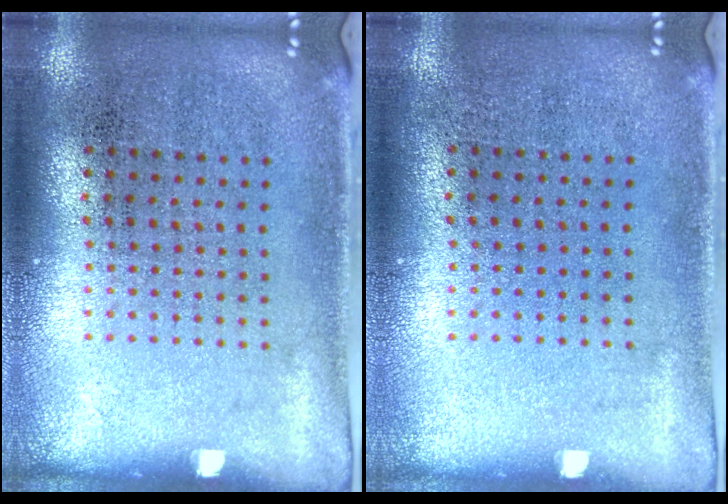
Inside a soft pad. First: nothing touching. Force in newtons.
{"total": 0.0}